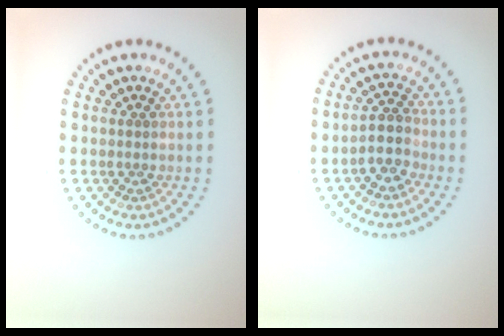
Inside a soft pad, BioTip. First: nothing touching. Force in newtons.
{"total": 2.6, "press": 2.2, "slide": 1.3}